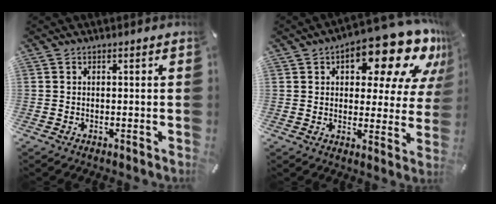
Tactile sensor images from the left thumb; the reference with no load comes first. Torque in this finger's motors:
{"motor_torque": [2.38, 2.38, 1.46, -1.31, 0.18]}